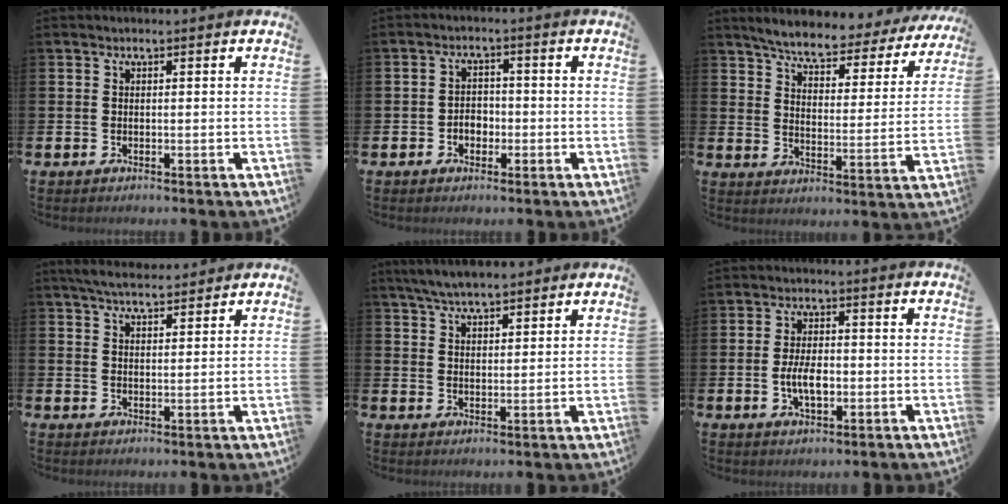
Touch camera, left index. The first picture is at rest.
{"total": 2.6, "force": [-1.0, 2.0, 1.2], "torque": [-0.019, 0.003, -0.026]}
{"total": 5.9, "force": [5.5, 0.8, 2.1], "torque": [-0.070, -0.039, 0.088]}
{"total": 4.8, "force": [4.6, 0.8, 1.3], "torque": [-0.034, -0.016, 0.084]}
{"total": 5.2, "force": [4.9, 0.8, 1.4], "torque": [-0.045, -0.011, 0.092]}
{"total": 4.5, "force": [-0.7, 2.3, 3.8], "torque": [-0.060, 0.004, -0.015]}